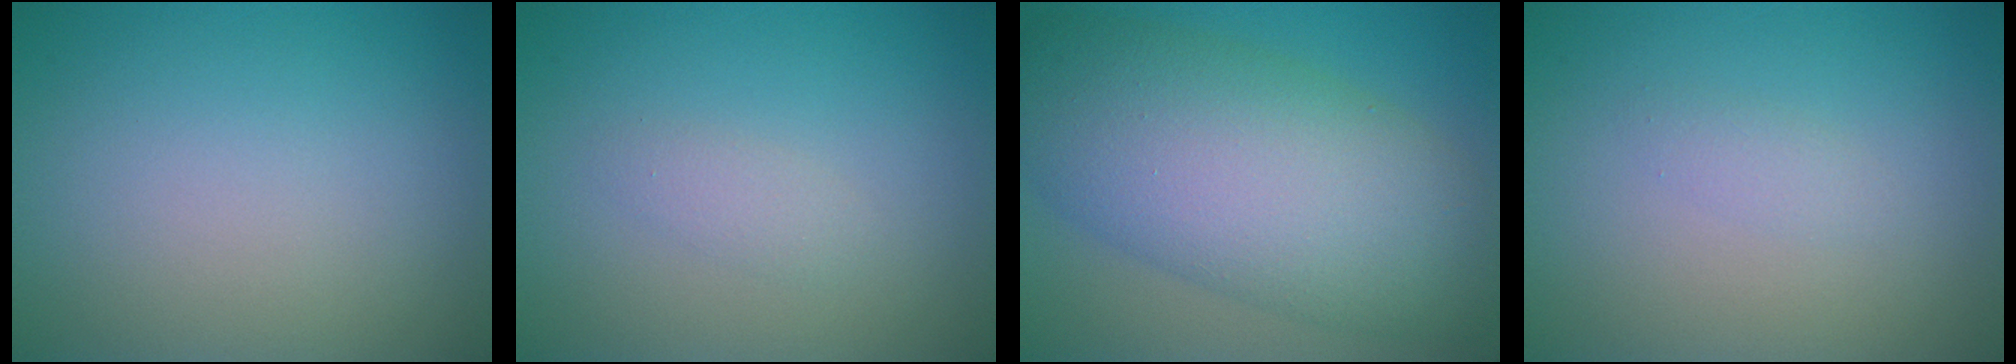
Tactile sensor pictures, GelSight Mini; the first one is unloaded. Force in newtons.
{"total": 1.1, "press": 1.1, "slide": 0.0}
{"total": 11.9, "press": 11.9, "slide": 0.3}
{"total": 0.8, "press": 0.8, "slide": 0.0}